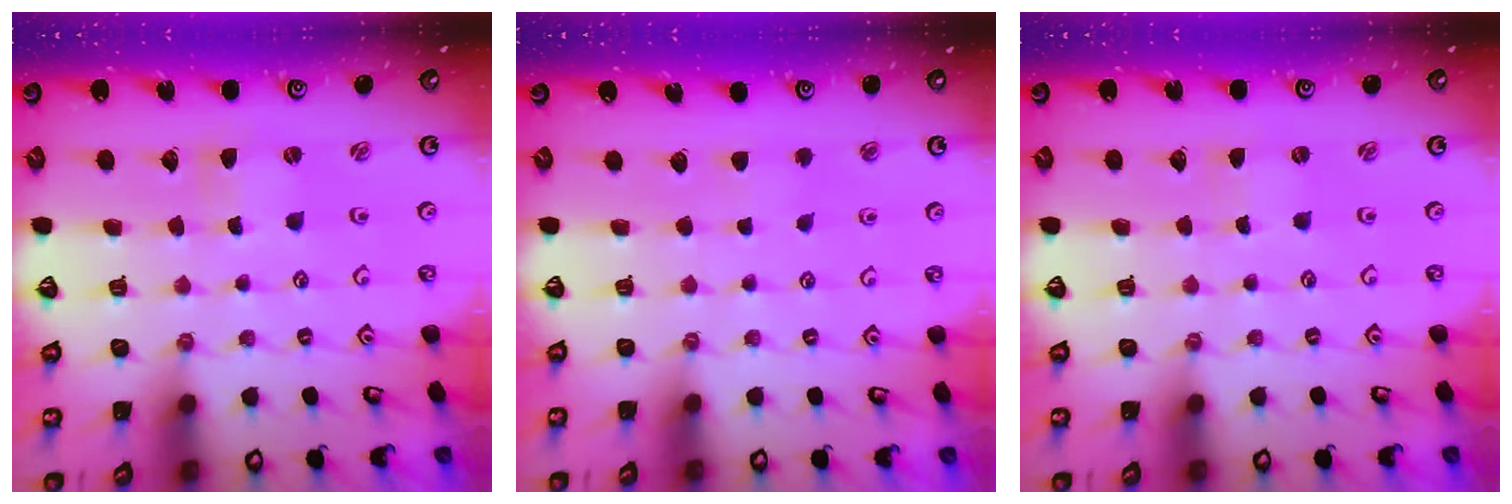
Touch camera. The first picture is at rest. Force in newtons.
{"total": 2.7, "press": 2.6, "slide": 0.5}
{"total": 0.0}